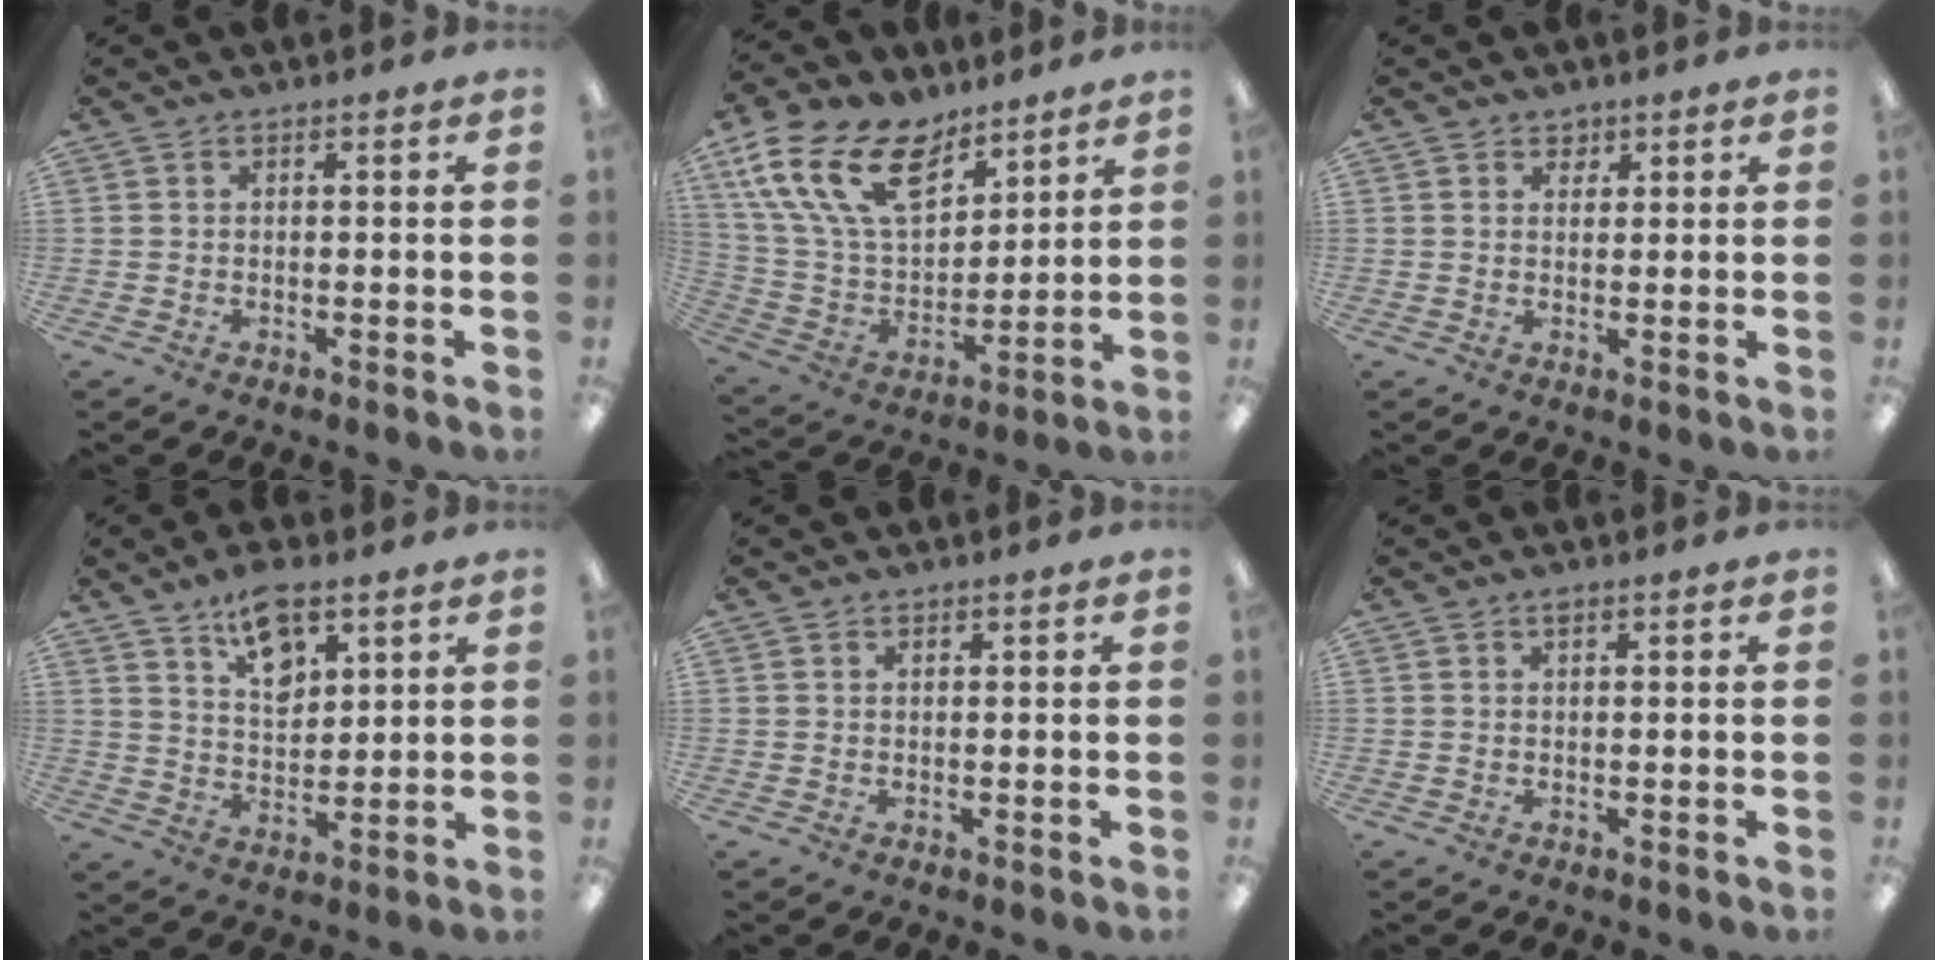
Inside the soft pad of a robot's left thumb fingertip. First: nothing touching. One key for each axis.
{"total": 20.9, "fx": 11.9, "fy": 11.9, "fz": 12.4, "tx": -0.252, "ty": -0.054, "tz": 0.221}
{"total": 2.4, "fx": 1.6, "fy": 1.7, "fz": 0.2, "tx": 0.010, "ty": -0.005, "tz": 0.028}
{"total": 10.0, "fx": 6.8, "fy": 5.1, "fz": 5.3, "tx": -0.074, "ty": -0.032, "tz": 0.118}
{"total": 0.9, "fx": 0.7, "fy": 0.4, "fz": 0.2, "tx": -0.005, "ty": 0.002, "tz": 0.013}
{"total": 1.0, "fx": 0.8, "fy": 0.4, "fz": 0.5, "tx": -0.005, "ty": -0.001, "tz": 0.012}